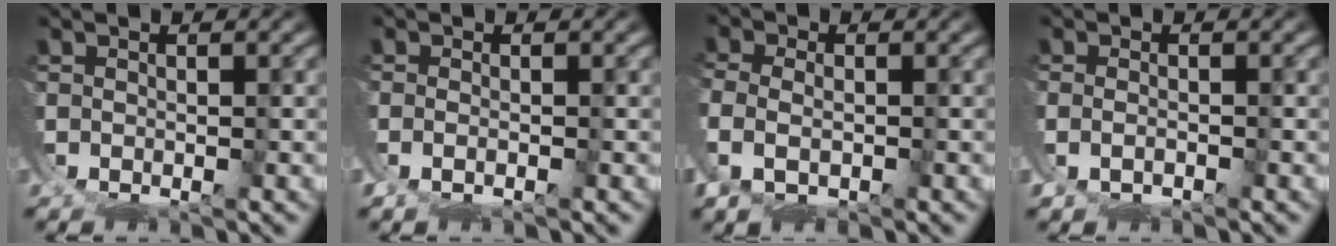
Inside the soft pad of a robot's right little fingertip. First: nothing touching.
{"total": 1.0, "force": [-0.3, 0.4, 0.9], "torque": [-0.023, -0.008, 0.000]}
{"total": 2.9, "force": [-0.2, 2.2, 1.9], "torque": [-0.062, -0.013, 0.006]}
{"total": 1.9, "force": [-0.8, 1.5, 0.6], "torque": [-0.025, -0.012, -0.009]}